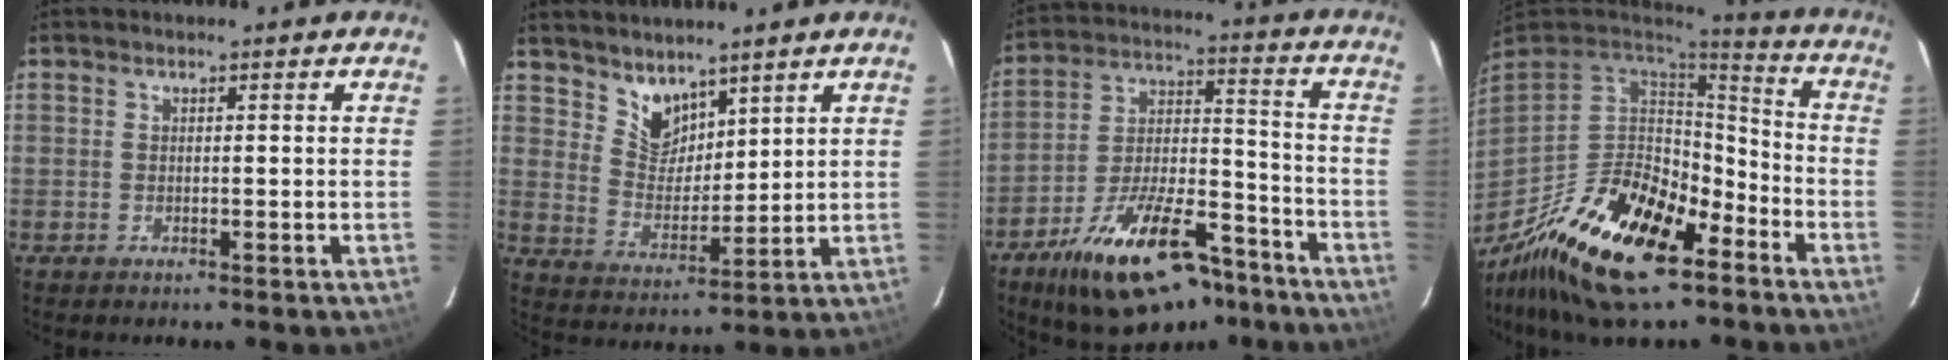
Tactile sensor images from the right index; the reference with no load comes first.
{"total": 7.1, "force": [5.6, 3.9, 2.0], "torque": [-0.025, 0.001, 0.114]}
{"total": 23.0, "force": [-15.5, 9.2, 14.3], "torque": [-0.249, 0.002, -0.238]}
{"total": 26.7, "force": [-15.8, 11.8, 18.0], "torque": [-0.364, -0.033, -0.264]}